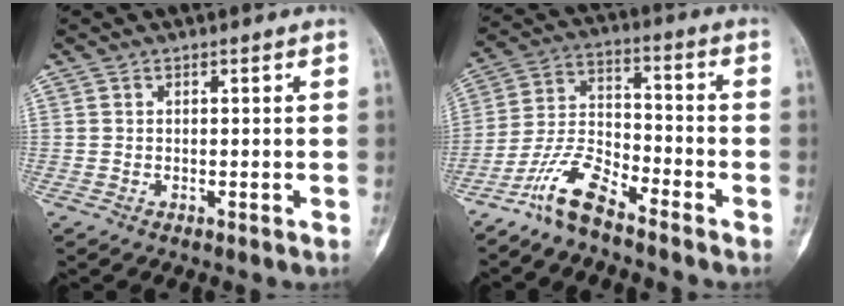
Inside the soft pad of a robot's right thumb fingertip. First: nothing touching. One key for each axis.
{"total": 9.5, "fx": -7.4, "fy": 2.8, "fz": 5.1, "tx": -0.108, "ty": 0.060, "tz": -0.154}